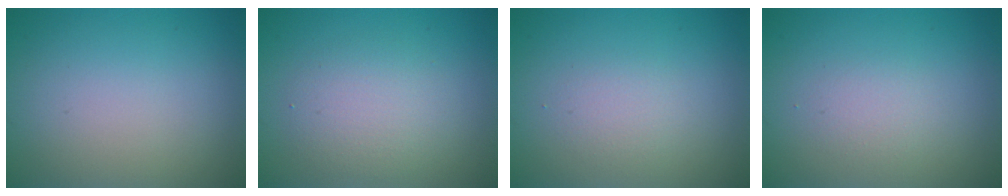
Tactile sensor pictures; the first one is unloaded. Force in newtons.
{"total": 3.1, "press": 3.1, "slide": 0.1}
{"total": 1.4, "press": 1.4, "slide": 0.0}
{"total": 1.4, "press": 1.4, "slide": 0.1}